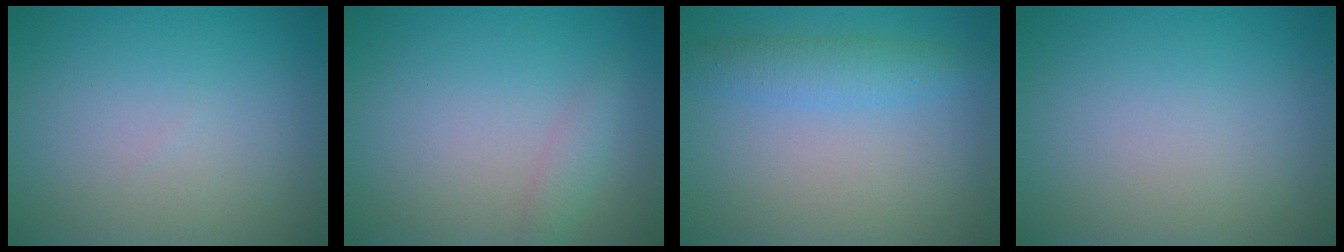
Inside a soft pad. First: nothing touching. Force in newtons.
{"total": 1.3, "press": 1.3, "slide": 0.0}
{"total": 2.8, "press": 2.8, "slide": 0.0}
{"total": 0.0}